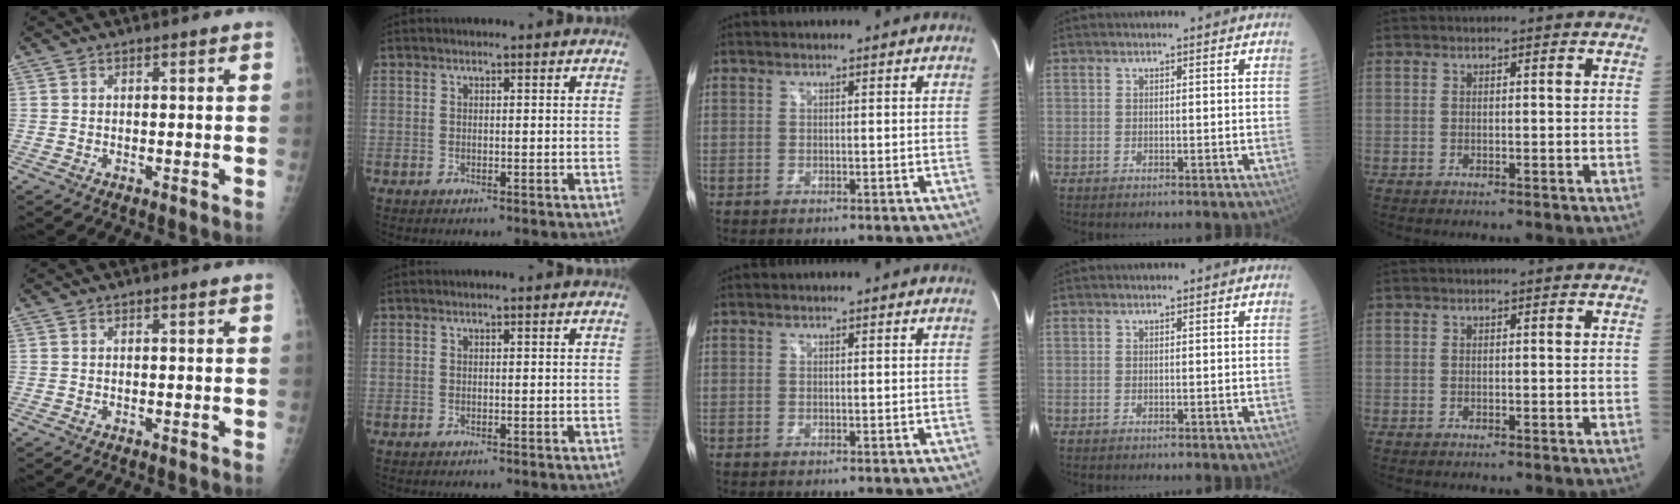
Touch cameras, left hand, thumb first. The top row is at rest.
{}